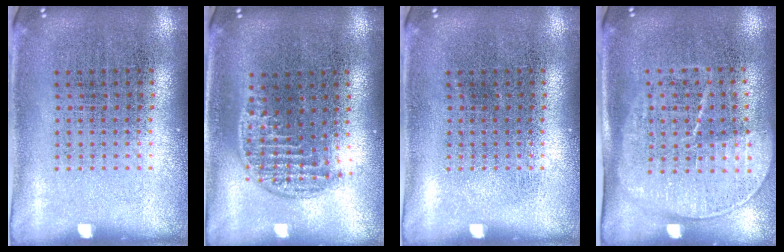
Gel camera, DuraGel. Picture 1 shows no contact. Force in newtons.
{"total": 1.2, "press": 1.0, "slide": 0.7}
{"total": 0.0}
{"total": 1.6, "press": 1.3, "slide": 0.9}